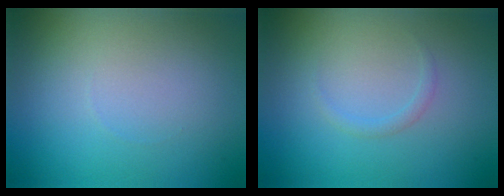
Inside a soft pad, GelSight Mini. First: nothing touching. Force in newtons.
{"total": 0.8, "press": 0.8, "slide": 0.1}